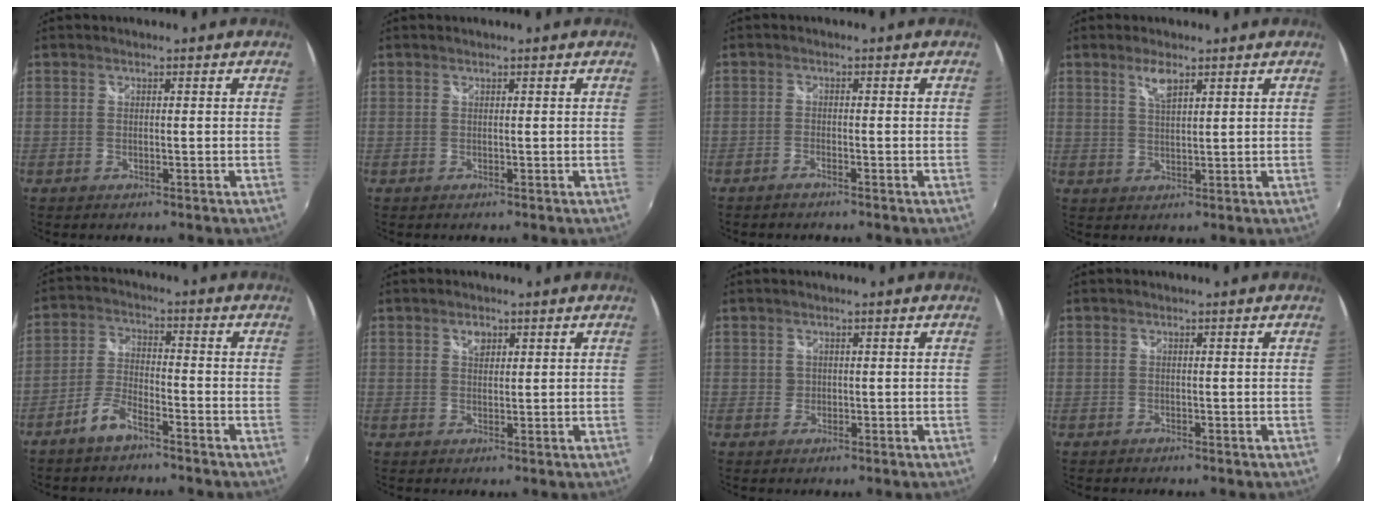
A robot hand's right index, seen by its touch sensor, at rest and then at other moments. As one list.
[{"total": 0.0}, {"total": 1.2, "force": [-1.0, 0.3, 0.5], "torque": [-0.020, -0.001, -0.024]}, {"total": 3.7, "force": [2.3, 1.1, 2.7], "torque": [-0.049, 0.001, 0.043]}, {"total": 5.4, "force": [-4.0, 1.7, 3.2], "torque": [-0.082, 0.006, -0.080]}, {"total": 2.3, "force": [1.2, 1.6, 1.2], "torque": [-0.015, 0.005, 0.020]}, {"total": 1.2, "force": [0.3, 1.2, 0.1], "torque": [0.003, 0.002, 0.004]}, {"total": 0.0}]